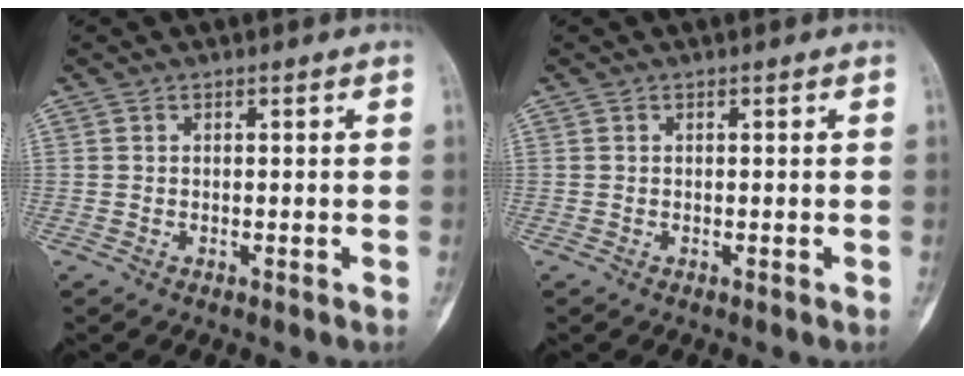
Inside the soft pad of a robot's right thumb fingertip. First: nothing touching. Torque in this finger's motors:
{"motor_torque": [1.20, 1.20, 0.00, 0.00, 0.01]}